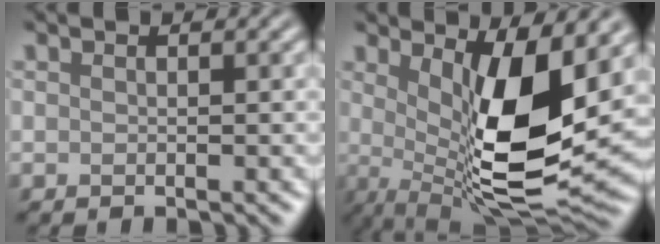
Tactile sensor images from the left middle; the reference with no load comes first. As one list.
[{"total": 11.0, "force": [1.4, 3.4, 10.3], "torque": [-0.168, -0.026, 0.034]}]